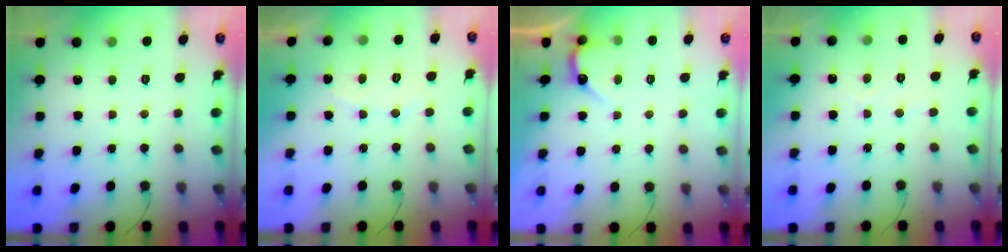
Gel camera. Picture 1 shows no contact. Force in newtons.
{"total": 4.6, "press": 4.6, "slide": 0.3}
{"total": 4.0, "press": 4.0, "slide": 0.2}
{"total": 2.3, "press": 2.3, "slide": 0.2}